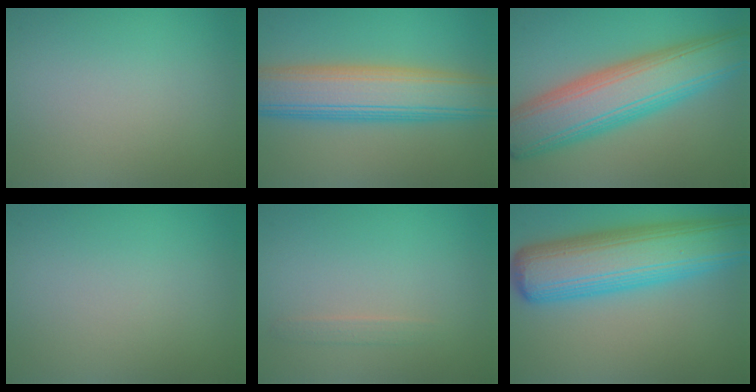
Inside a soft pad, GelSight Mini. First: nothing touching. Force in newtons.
{"total": 8.8, "press": 8.8, "slide": 0.2}
{"total": 9.9, "press": 9.9, "slide": 0.3}
{"total": 0.0}
{"total": 0.9, "press": 0.8, "slide": 0.1}
{"total": 10.9, "press": 10.8, "slide": 0.3}